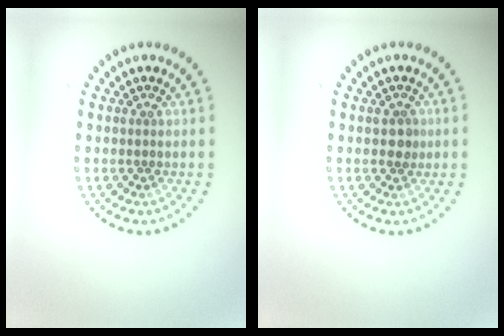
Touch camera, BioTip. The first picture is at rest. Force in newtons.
{"total": 1.2, "press": 1.2, "slide": 0.3}